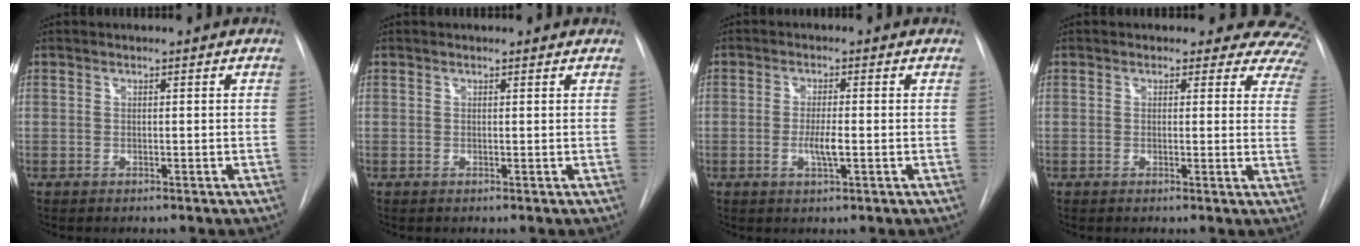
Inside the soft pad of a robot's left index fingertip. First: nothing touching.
{"total": 1.5, "force": [1.4, 0.4, 0.2], "torque": [-0.012, 0.009, 0.011]}
{"total": 3.2, "force": [-0.7, 0.4, 3.1], "torque": [-0.061, -0.004, -0.012]}
{"total": 11.1, "force": [9.8, 5.1, 1.3], "torque": [0.023, -0.031, 0.065]}